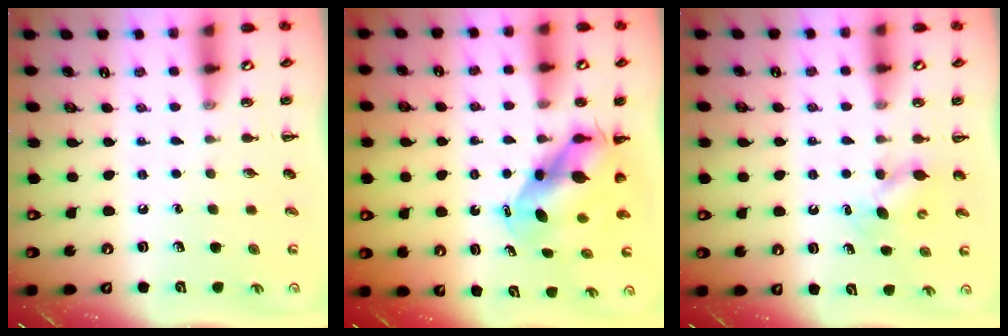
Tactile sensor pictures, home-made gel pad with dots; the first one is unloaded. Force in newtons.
{"total": 6.6, "press": 6.3, "slide": 1.8}
{"total": 4.2, "press": 4.1, "slide": 0.9}